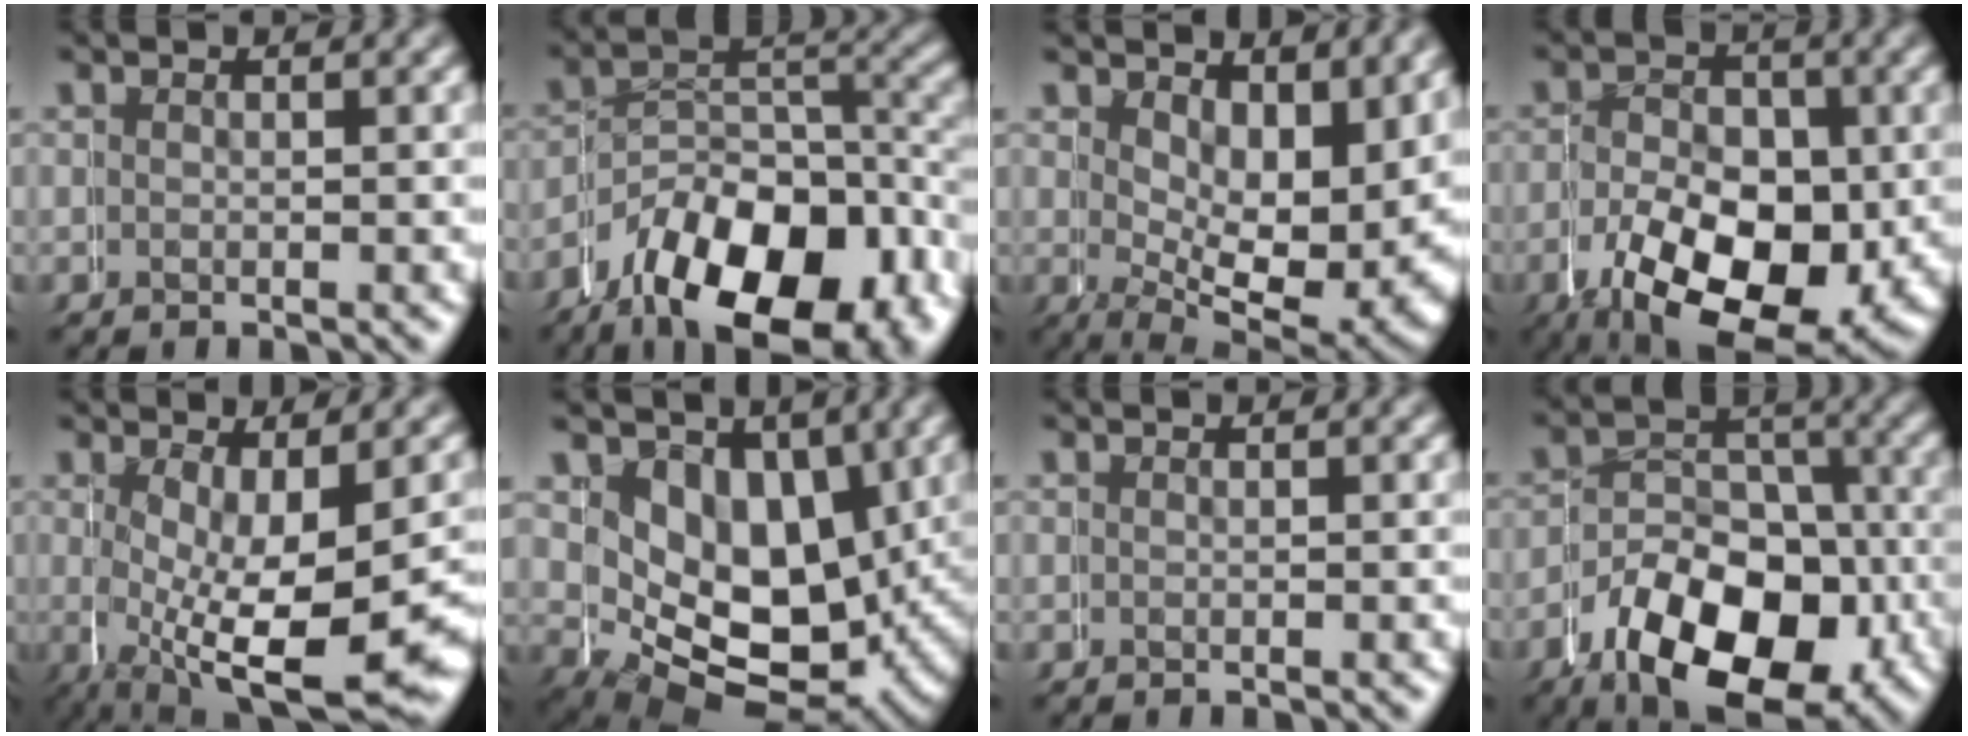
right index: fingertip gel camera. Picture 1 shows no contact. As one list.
[{"total": 13.6, "force": [-6.8, 7.2, 9.3], "torque": [-0.129, -0.044, -0.089]}, {"total": 10.6, "force": [1.4, 5.8, 8.8], "torque": [-0.118, -0.036, 0.036]}, {"total": 11.4, "force": [-3.3, 6.9, 8.4], "torque": [-0.151, -0.056, -0.028]}, {"total": 10.0, "force": [-0.8, 3.9, 9.1], "torque": [-0.151, -0.034, 0.014]}, {"total": 11.7, "force": [-0.2, 9.4, 7.0], "torque": [-0.136, -0.057, 0.016]}, {"total": 0.0}, {"total": 12.4, "force": [-5.7, 7.6, 7.9], "torque": [-0.131, -0.056, -0.068]}]